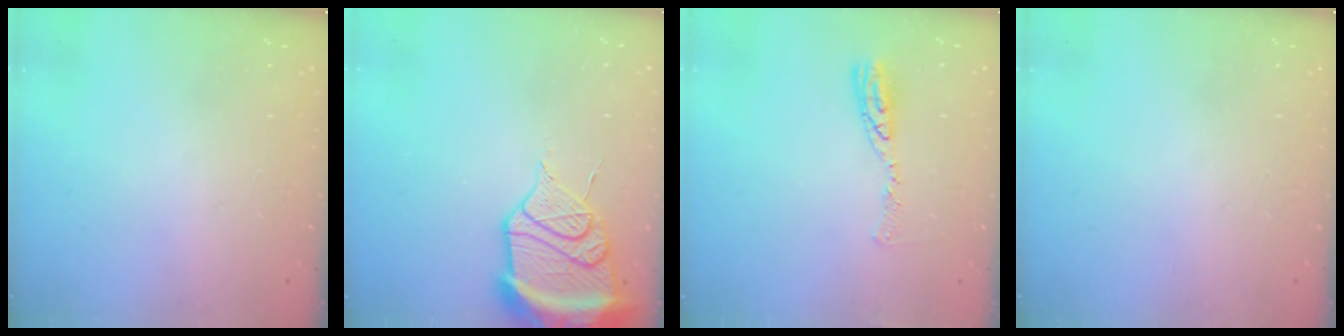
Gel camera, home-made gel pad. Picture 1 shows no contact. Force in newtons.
{"total": 18.2, "press": 17.9, "slide": 3.3}
{"total": 8.4, "press": 8.4, "slide": 0.9}
{"total": 0.0}